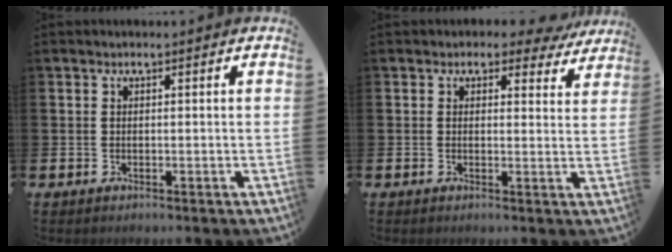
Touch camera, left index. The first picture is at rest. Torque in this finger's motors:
{"motor_torque": [0.83, -1.31, 0.37, 0.21]}